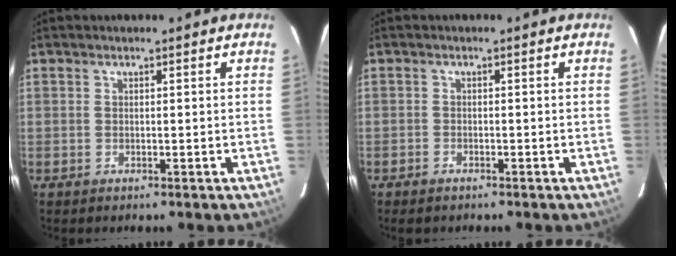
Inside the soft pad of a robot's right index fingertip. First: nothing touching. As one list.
[{"total": 1.6, "force": [-1.4, 0.7, 0.4], "torque": [-0.018, -0.001, -0.027]}]